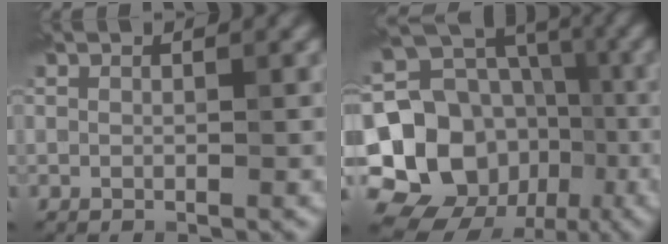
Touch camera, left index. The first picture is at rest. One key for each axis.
{"total": 18.7, "fx": -4.4, "fy": 16.3, "fz": 8.0, "tx": -0.174, "ty": 0.014, "tz": -0.089}